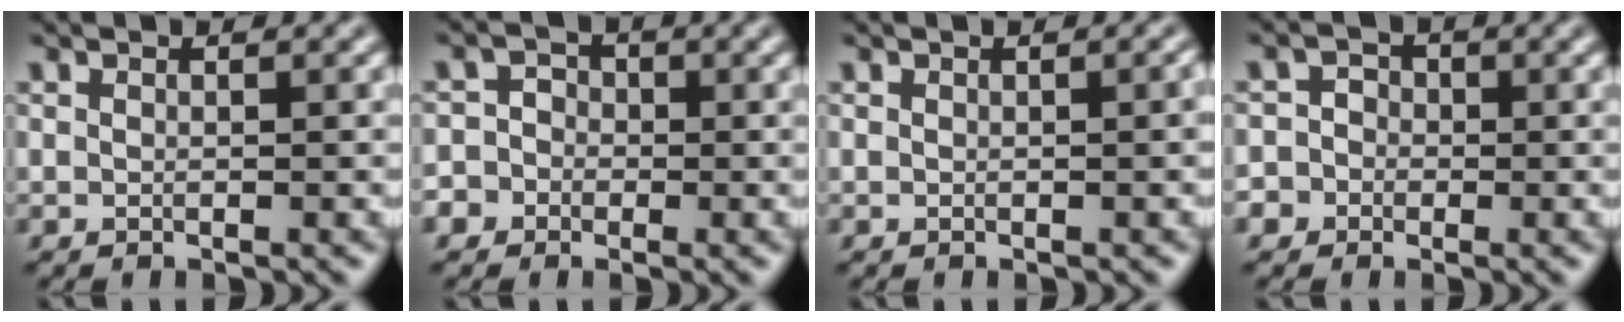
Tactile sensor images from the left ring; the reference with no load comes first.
{"total": 4.4, "force": [-2.1, 3.8, 0.9], "torque": [0.011, 0.003, -0.053]}
{"total": 0.9, "force": [0.0, 0.1, 0.9], "torque": [-0.010, 0.003, 0.001]}
{"total": 4.1, "force": [-1.7, 3.6, 0.7], "torque": [0.016, 0.005, -0.052]}